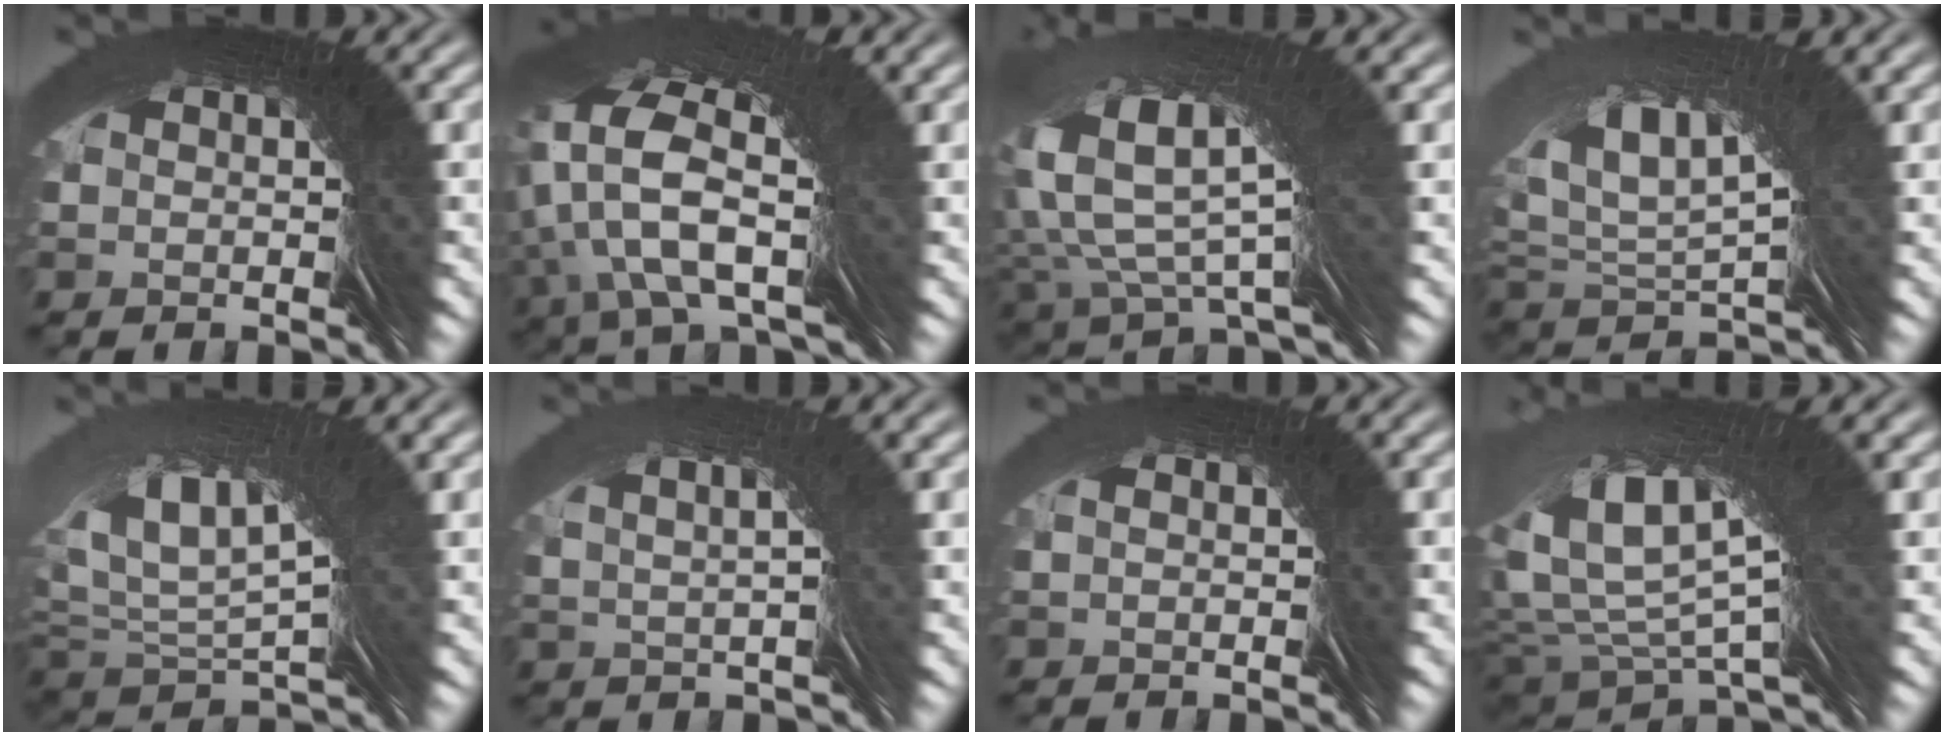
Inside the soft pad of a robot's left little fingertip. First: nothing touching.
{"total": 5.3, "force": [4.2, -2.3, 2.1], "torque": [-0.036, 0.047, 0.054]}
{"total": 6.0, "force": [4.6, -1.2, 3.8], "torque": [-0.060, 0.069, 0.055]}
{"total": 4.1, "force": [2.6, -2.5, 2.0], "torque": [-0.036, 0.033, 0.041]}
{"total": 4.4, "force": [2.8, -2.4, 2.5], "torque": [-0.042, 0.039, 0.044]}
{"total": 7.1, "force": [4.4, -5.3, -1.6], "torque": [0.051, 0.058, 0.060]}
{"total": 0.6, "force": [0.4, -0.3, -0.3], "torque": [0.007, 0.008, 0.005]}
{"total": 7.2, "force": [4.7, 0.1, 5.5], "torque": [-0.106, 0.038, 0.071]}